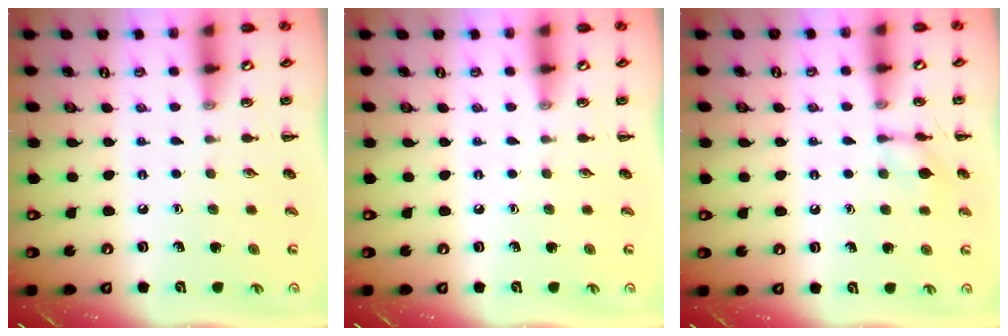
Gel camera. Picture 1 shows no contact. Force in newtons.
{"total": 0.0}
{"total": 8.2, "press": 8.2, "slide": 0.3}